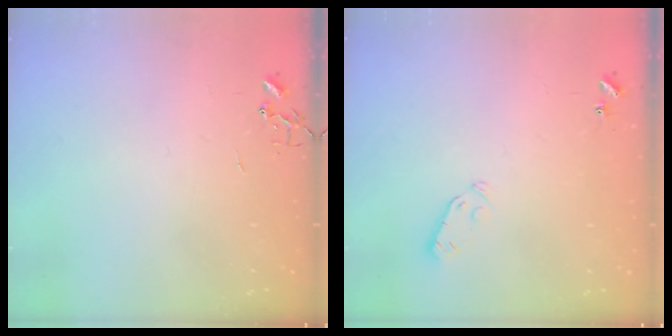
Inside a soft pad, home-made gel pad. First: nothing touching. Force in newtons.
{"total": 3.0, "press": 2.9, "slide": 0.7}